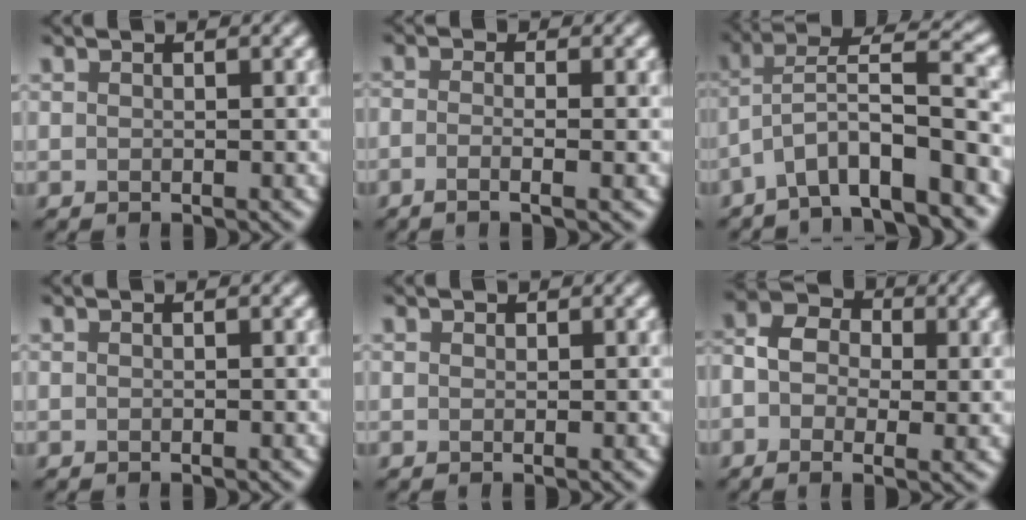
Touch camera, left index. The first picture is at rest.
{"total": 2.4, "force": [-1.1, 0.7, 2.0], "torque": [-0.019, 0.001, -0.022]}
{"total": 7.2, "force": [-4.1, 1.5, 5.7], "torque": [-0.090, 0.035, -0.064]}
{"total": 0.7, "force": [0.1, 0.4, 0.6], "torque": [0.006, -0.001, -0.007]}
{"total": 0.5, "force": [0.0, -0.4, -0.4], "torque": [0.002, 0.008, 0.011]}
{"total": 4.6, "force": [-0.2, 3.3, 3.3], "torque": [-0.066, 0.014, 0.002]}